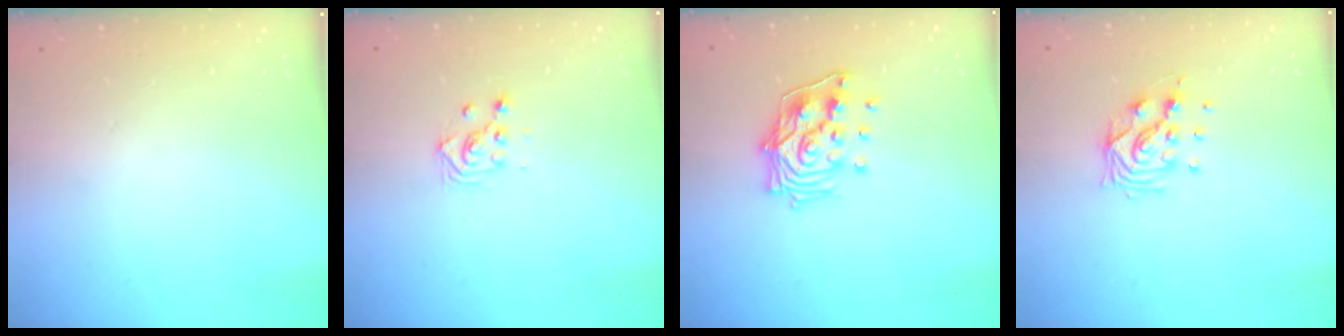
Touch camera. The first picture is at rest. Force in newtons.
{"total": 2.9, "press": 2.9, "slide": 0.1}
{"total": 13.5, "press": 13.5, "slide": 1.6}
{"total": 10.0, "press": 9.9, "slide": 1.2}